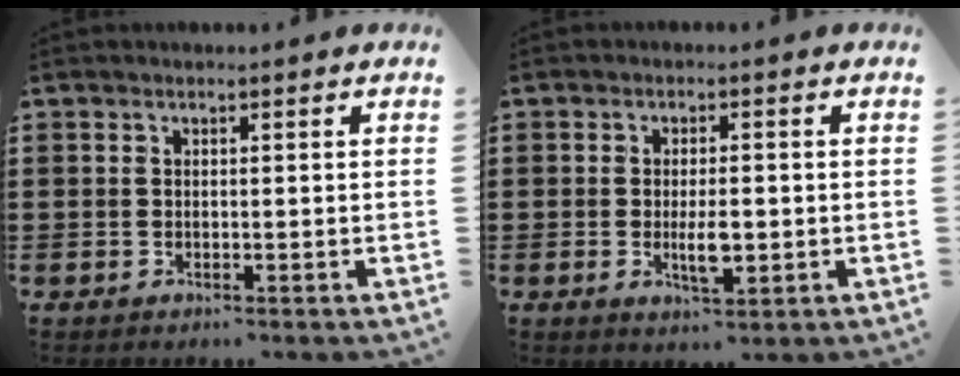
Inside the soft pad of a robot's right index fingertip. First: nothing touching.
{"total": 4.5, "force": [-0.7, 1.5, 4.2], "torque": [-0.081, -0.002, -0.014]}